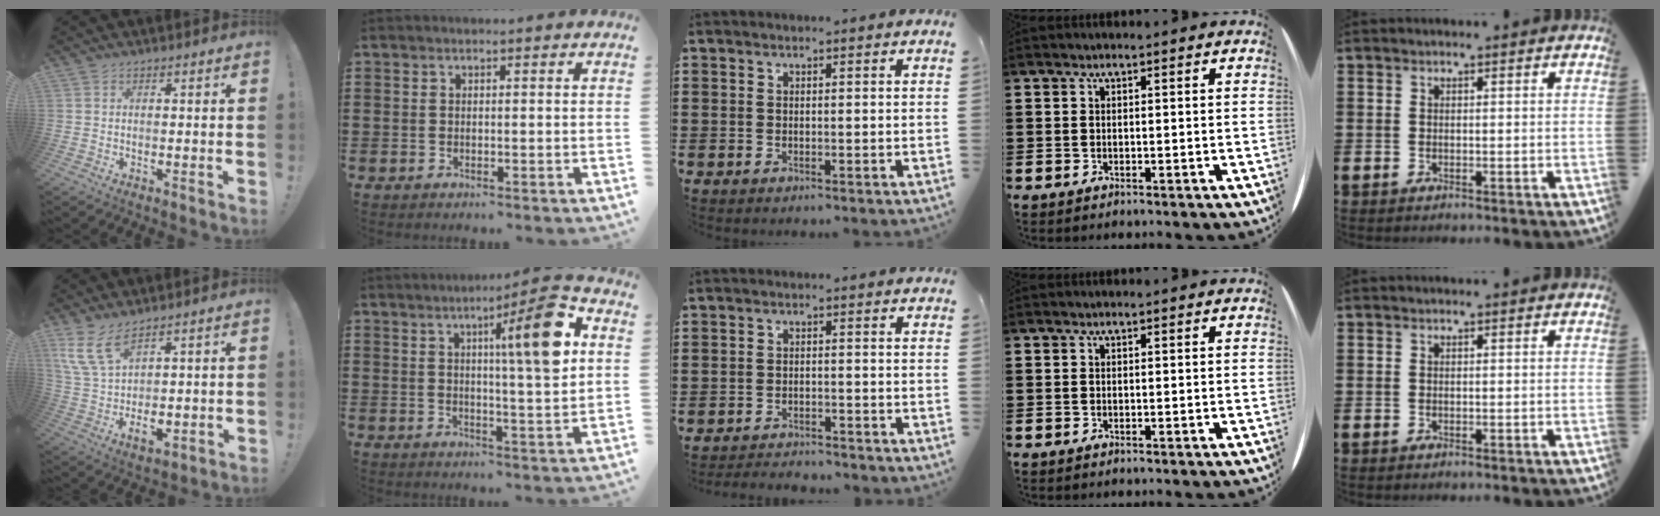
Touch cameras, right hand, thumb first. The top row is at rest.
{"thumb": {"total": 10.6, "force": [5.1, 4.8, 8.0], "torque": [-0.165, -0.034, 0.100]}, "index": {"total": 11.5, "force": [3.9, 1.3, 10.8], "torque": [-0.169, -0.004, 0.051]}, "middle": {"total": 2.5, "force": [-2.5, 0.2, 0.1], "torque": [-0.008, -0.001, -0.052]}}